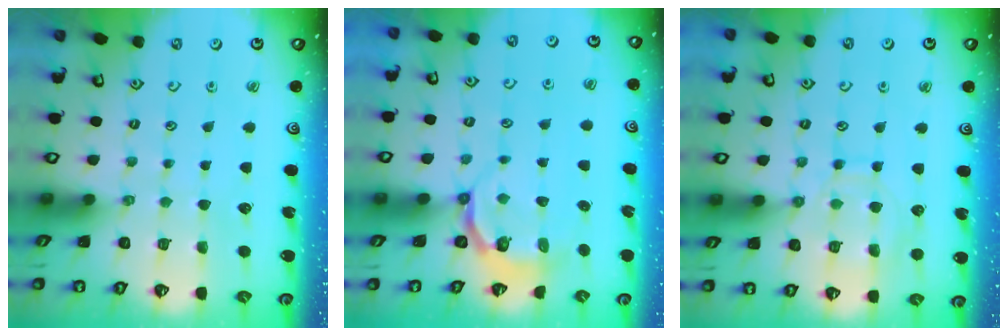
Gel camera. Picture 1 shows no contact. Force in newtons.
{"total": 4.5, "press": 3.7, "slide": 2.6}
{"total": 11.2, "press": 11.1, "slide": 1.0}